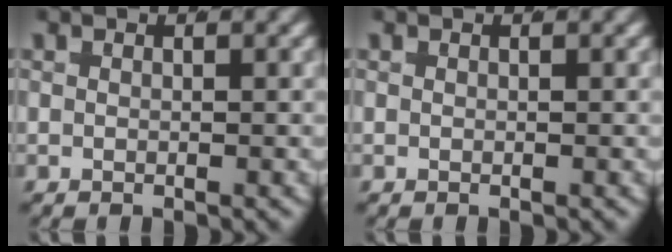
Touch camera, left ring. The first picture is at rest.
{"total": 0.0}